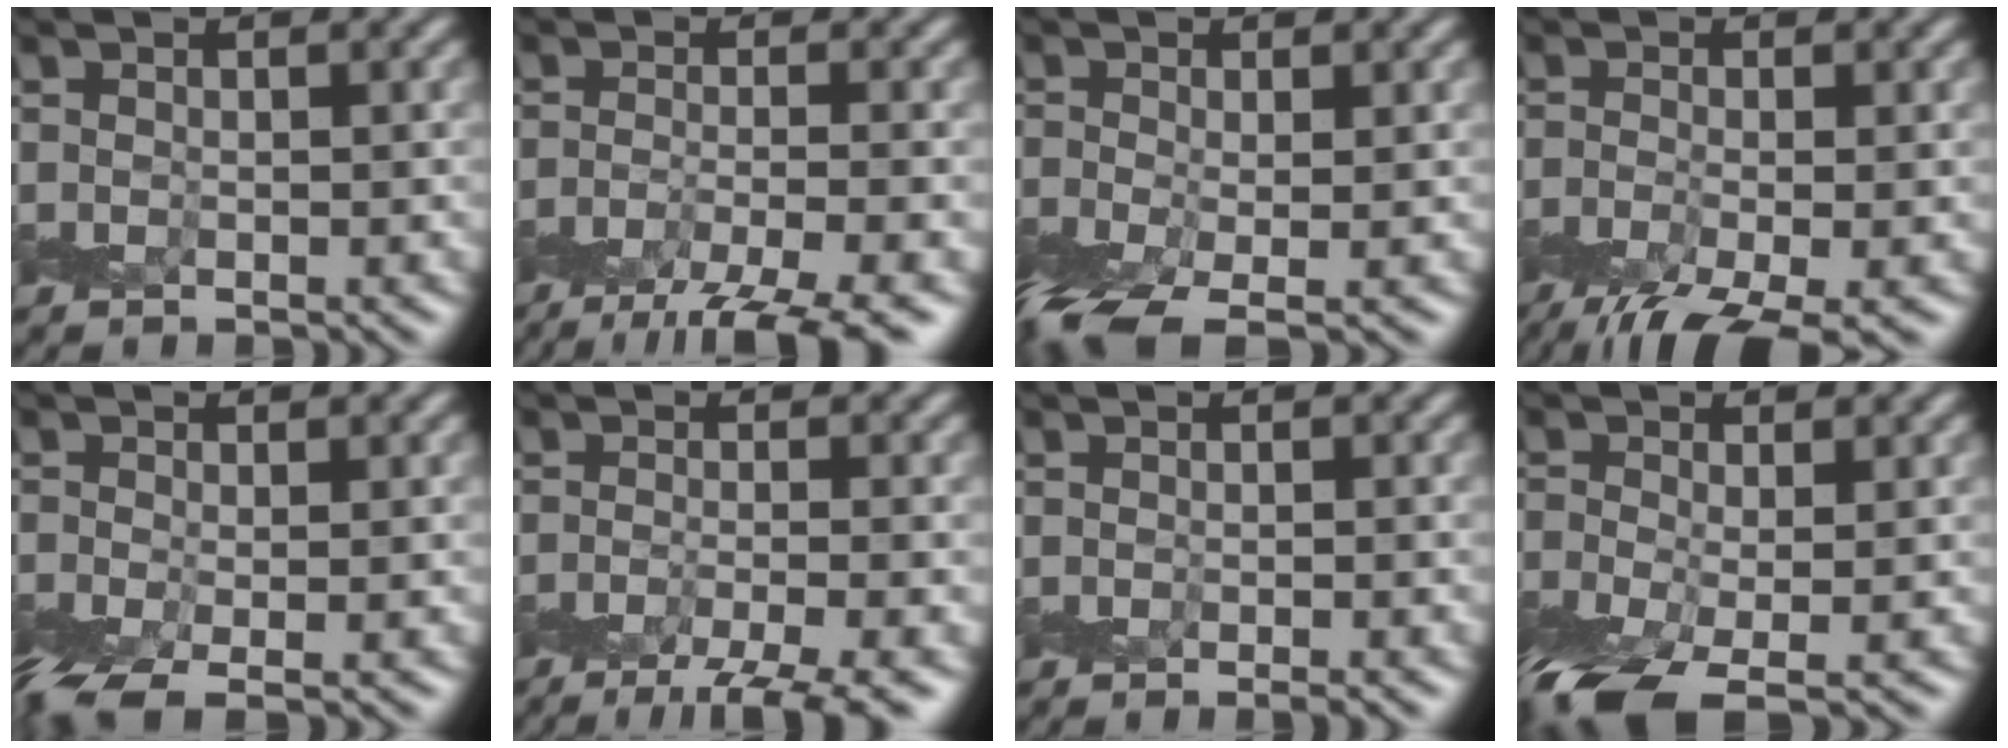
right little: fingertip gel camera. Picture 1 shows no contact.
{"total": 6.9, "force": [-4.7, 1.0, 4.9], "torque": [-0.071, -0.013, -0.090]}
{"total": 6.2, "force": [-3.8, 2.2, 4.4], "torque": [-0.102, -0.021, -0.078]}
{"total": 7.4, "force": [-4.8, 1.9, 5.3], "torque": [-0.107, -0.029, -0.089]}
{"total": 4.3, "force": [-2.8, 1.4, 3.1], "torque": [-0.070, -0.015, -0.060]}
{"total": 6.0, "force": [-4.0, 0.8, 4.4], "torque": [-0.059, -0.008, -0.073]}
{"total": 0.8, "force": [-0.7, -0.1, 0.5], "torque": [-0.011, -0.002, -0.015]}
{"total": 7.3, "force": [-4.6, 2.6, 5.0], "torque": [-0.115, -0.030, -0.093]}